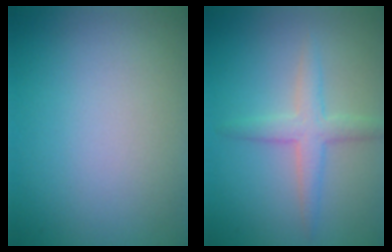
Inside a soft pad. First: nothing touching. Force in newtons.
{"total": 2.9, "press": 2.9, "slide": 0.1}